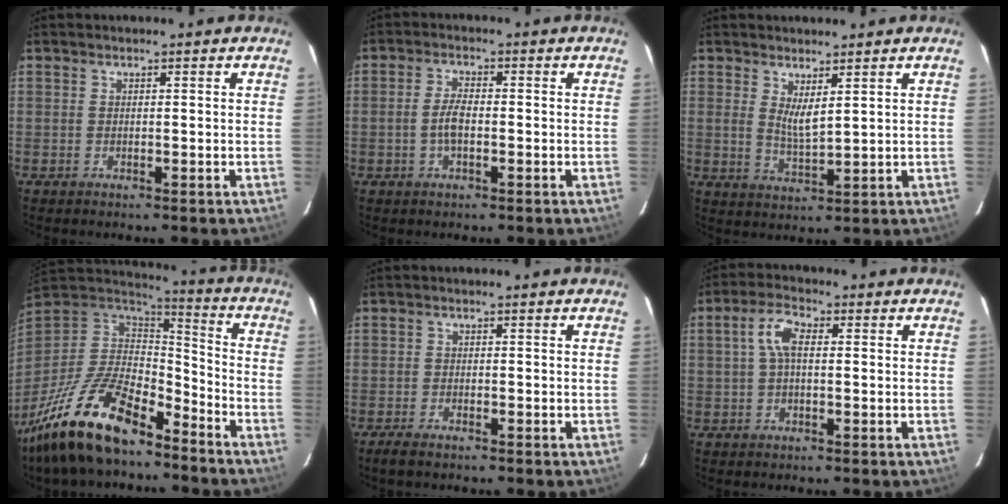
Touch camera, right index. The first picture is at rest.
{"total": 3.9, "force": [-0.9, 1.6, 3.4], "torque": [-0.072, 0.003, -0.016]}
{"total": 4.0, "force": [2.1, 0.9, 3.2], "torque": [-0.059, -0.014, 0.037]}
{"total": 22.4, "force": [-16.0, 8.0, 13.6], "torque": [-0.275, -0.028, -0.285]}
{"total": 2.9, "force": [-2.4, 0.7, 1.5], "torque": [-0.038, -0.007, -0.045]}
{"total": 4.9, "force": [0.5, 2.2, 4.3], "torque": [-0.089, 0.015, 0.010]}